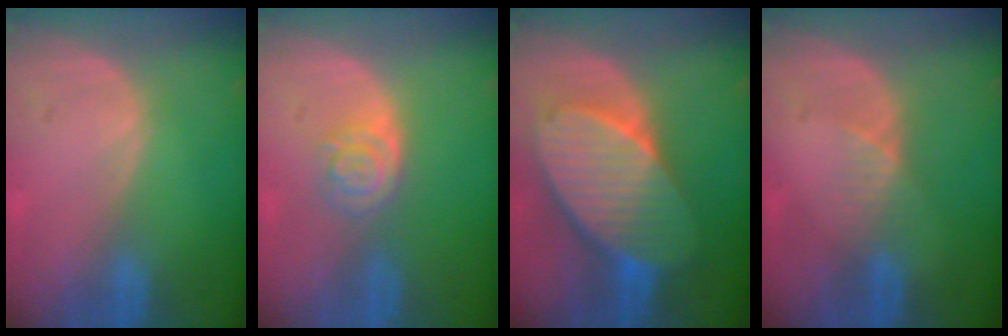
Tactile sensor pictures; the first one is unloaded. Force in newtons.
{"total": 4.1, "press": 3.6, "slide": 1.9}
{"total": 10.8, "press": 10.8, "slide": 0.6}
{"total": 2.6, "press": 2.2, "slide": 1.4}